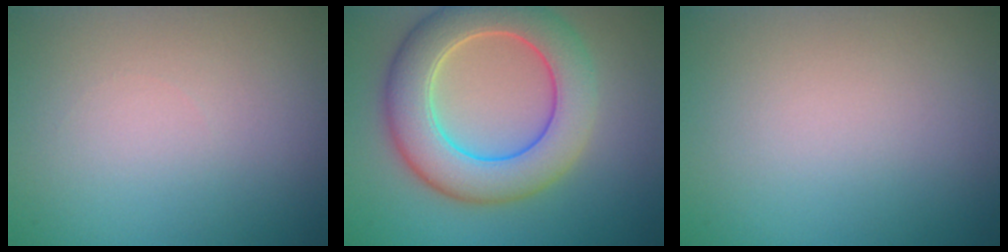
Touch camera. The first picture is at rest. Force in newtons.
{"total": 8.3, "press": 8.3, "slide": 0.6}
{"total": 0.0}